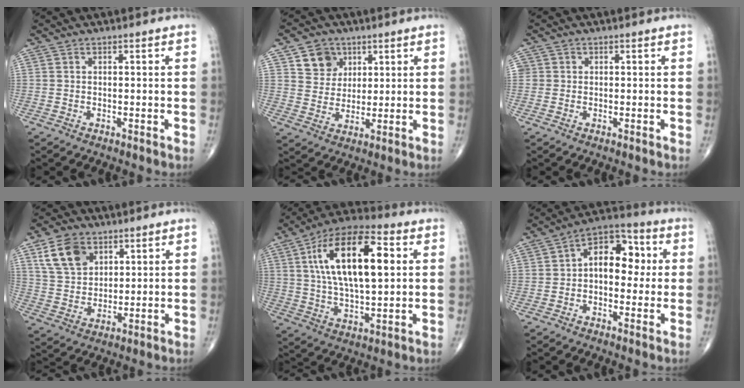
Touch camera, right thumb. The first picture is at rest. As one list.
[{"total": 7.1, "force": [3.5, 5.9, 2.0], "torque": [-0.005, -0.016, 0.062]}, {"total": 1.4, "force": [0.1, 1.4, 0.1], "torque": [0.009, 0.004, -0.001]}, {"total": 9.7, "force": [4.9, 6.6, 5.2], "torque": [-0.078, -0.018, 0.099]}, {"total": 20.4, "force": [4.9, 8.7, 17.8], "torque": [-0.302, 0.007, 0.078]}, {"total": 11.3, "force": [1.0, 7.3, 8.6], "torque": [-0.092, 0.033, 0.003]}]